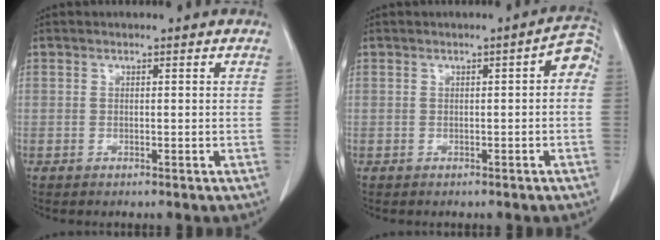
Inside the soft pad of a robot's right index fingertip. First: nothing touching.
{"total": 3.3, "force": [0.0, 0.9, 3.2], "torque": [-0.032, 0.013, -0.006]}